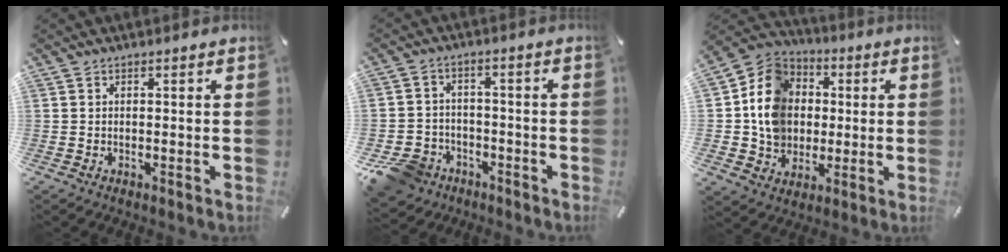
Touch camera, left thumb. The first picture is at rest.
{"total": 9.1, "force": [-5.6, 6.7, 2.4], "torque": [-0.058, 0.044, -0.102]}
{"total": 13.7, "force": [-0.1, 12.5, 5.6], "torque": [-0.121, 0.016, 0.004]}